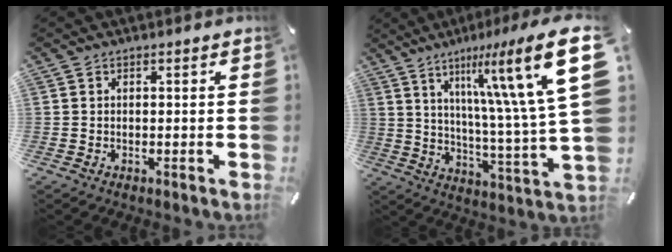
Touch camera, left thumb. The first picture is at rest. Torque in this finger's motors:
{"motor_torque": [2.58, 2.49, 1.41, -1.36, 0.22]}